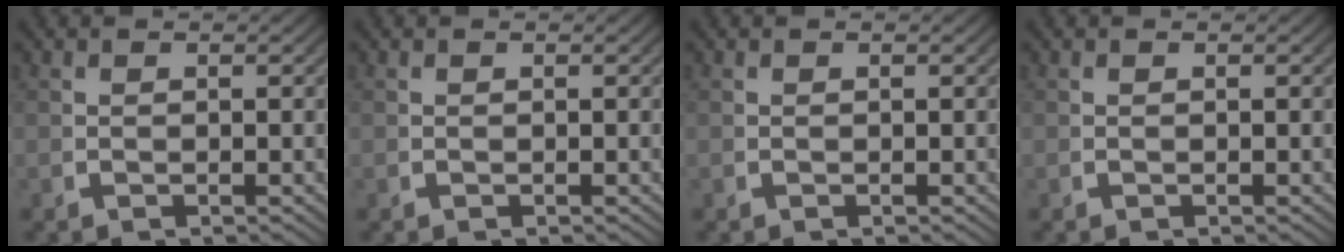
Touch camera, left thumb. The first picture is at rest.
{"total": 0.0}
{"total": 0.0}
{"total": 0.0}